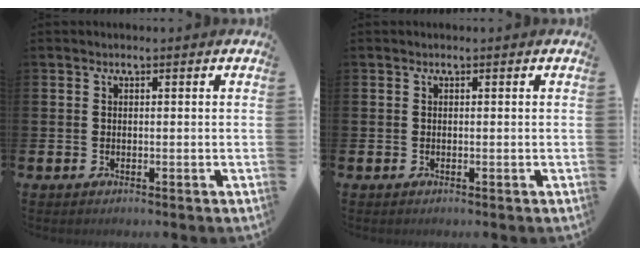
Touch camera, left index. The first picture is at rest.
{"total": 0.0}